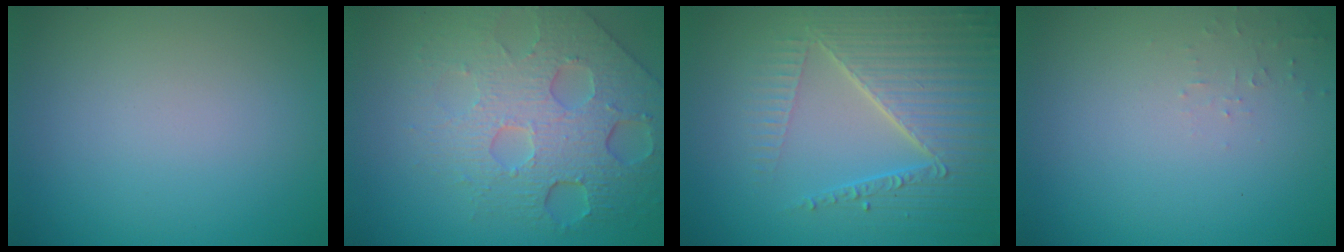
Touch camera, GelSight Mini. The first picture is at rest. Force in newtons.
{"total": 8.2, "press": 5.4, "slide": 6.1}
{"total": 6.2, "press": 5.0, "slide": 3.7}
{"total": 0.8, "press": 0.7, "slide": 0.1}